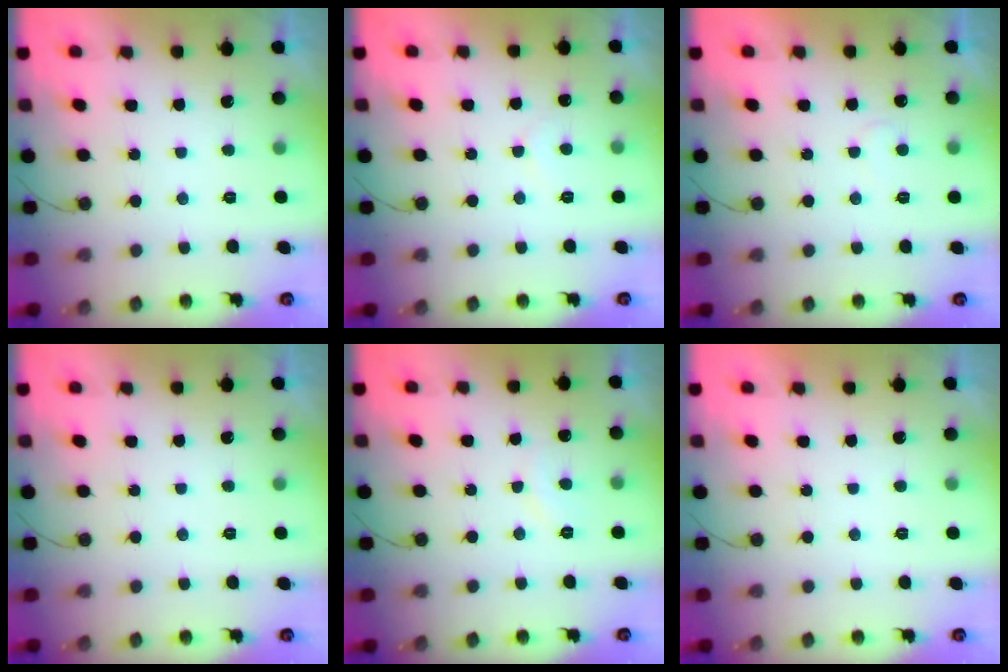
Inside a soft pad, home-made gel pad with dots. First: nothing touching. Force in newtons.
{"total": 4.3, "press": 4.3, "slide": 0.3}
{"total": 5.3, "press": 5.3, "slide": 0.3}
{"total": 0.0}
{"total": 6.1, "press": 6.1, "slide": 0.5}
{"total": 1.7, "press": 1.7, "slide": 0.1}